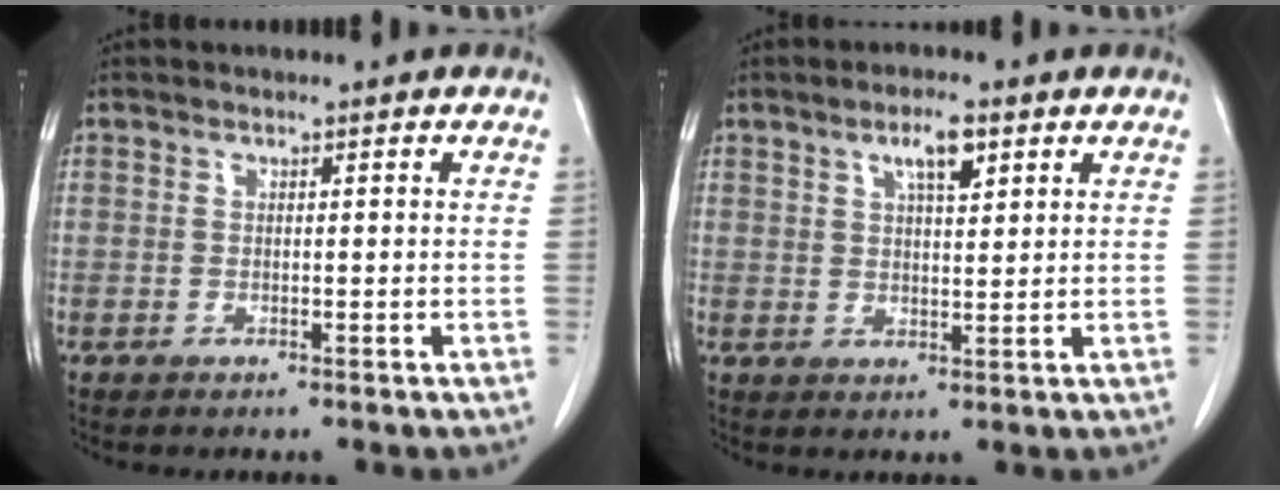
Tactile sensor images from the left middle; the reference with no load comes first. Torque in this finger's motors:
{"motor_torque": [0.89, -0.50, 0.07, 0.02]}